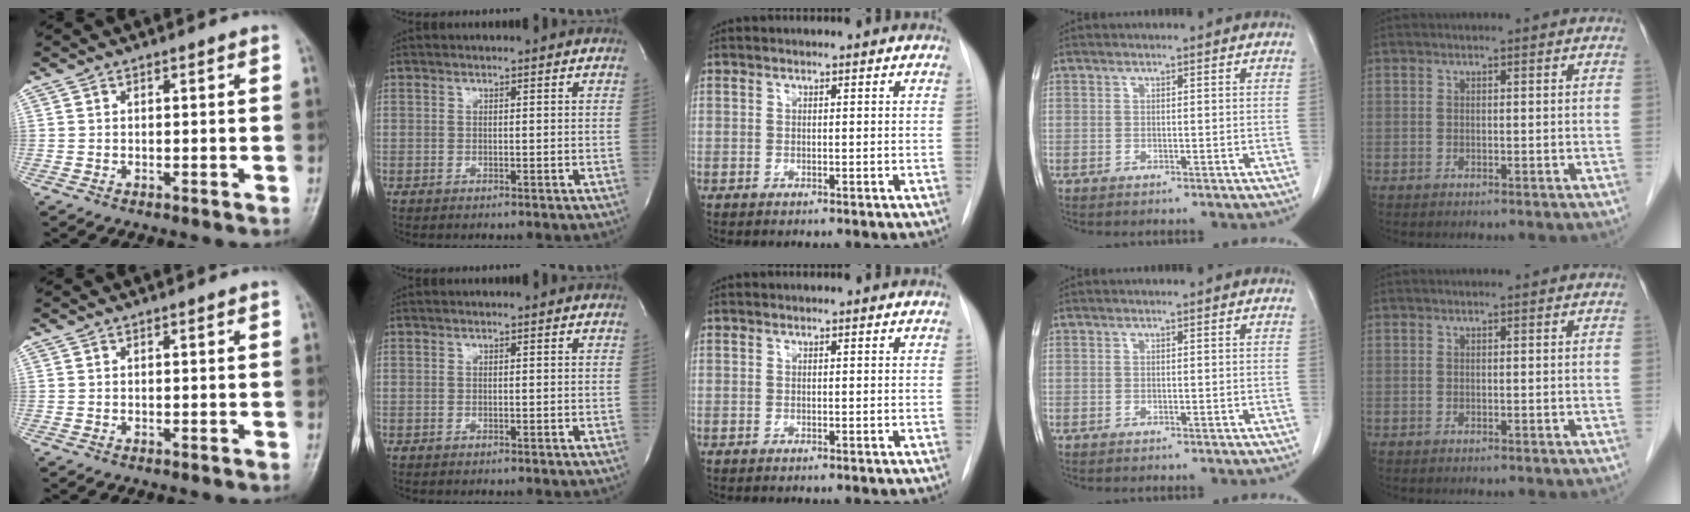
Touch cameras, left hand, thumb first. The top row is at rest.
{}